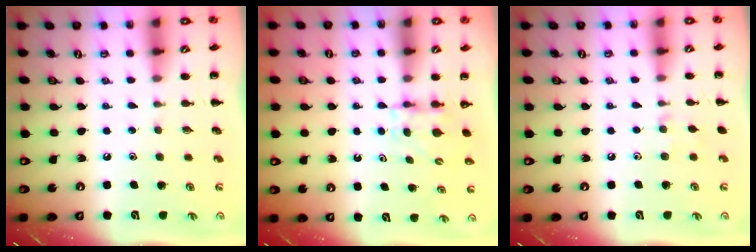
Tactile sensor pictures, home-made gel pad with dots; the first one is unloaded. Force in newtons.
{"total": 4.9, "press": 4.9, "slide": 0.5}
{"total": 3.6, "press": 3.3, "slide": 1.4}